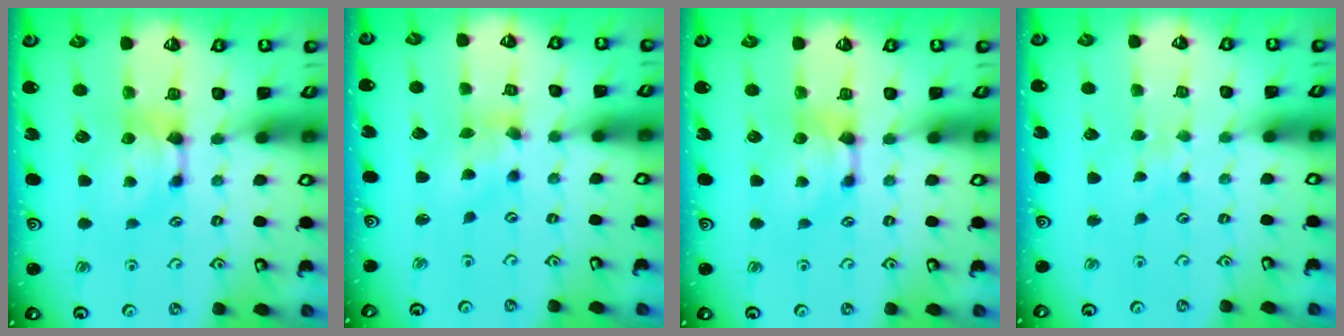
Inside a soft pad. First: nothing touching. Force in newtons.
{"total": 1.2, "press": 0.0, "slide": 1.2}
{"total": 0.0}
{"total": 3.5, "press": 3.5, "slide": 0.4}